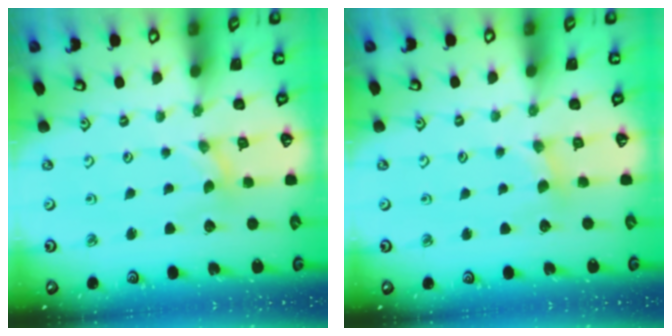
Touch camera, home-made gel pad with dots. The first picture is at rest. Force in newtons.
{"total": 2.1, "press": 2.0, "slide": 0.3}